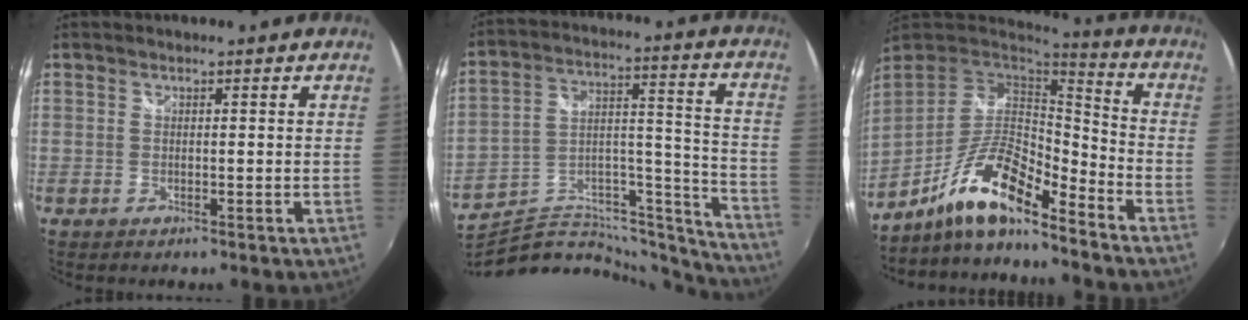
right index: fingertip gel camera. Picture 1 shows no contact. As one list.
[{"total": 25.0, "force": [-20.8, 10.0, 9.5], "torque": [-0.127, 0.068, -0.298]}, {"total": 14.0, "force": [-9.9, 2.8, 9.5], "torque": [-0.191, -0.006, -0.191]}]